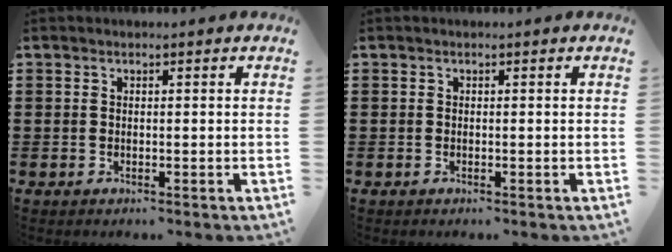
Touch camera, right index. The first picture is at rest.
{"total": 0.0}